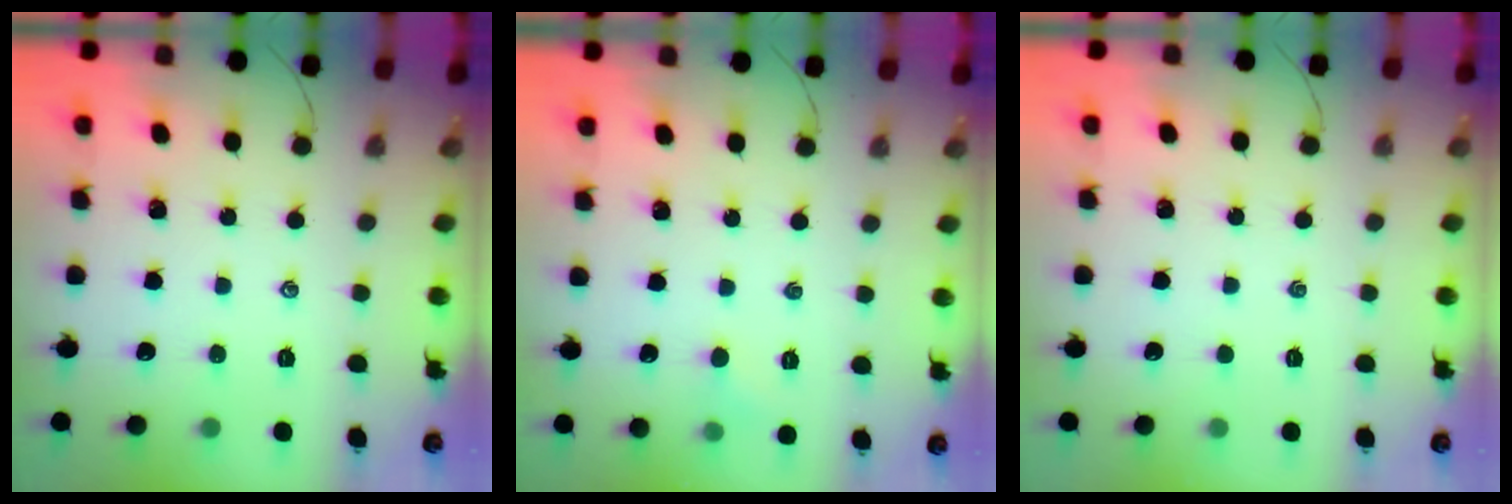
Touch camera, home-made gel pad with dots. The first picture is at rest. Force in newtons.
{"total": 3.6, "press": 3.4, "slide": 1.1}
{"total": 0.0}